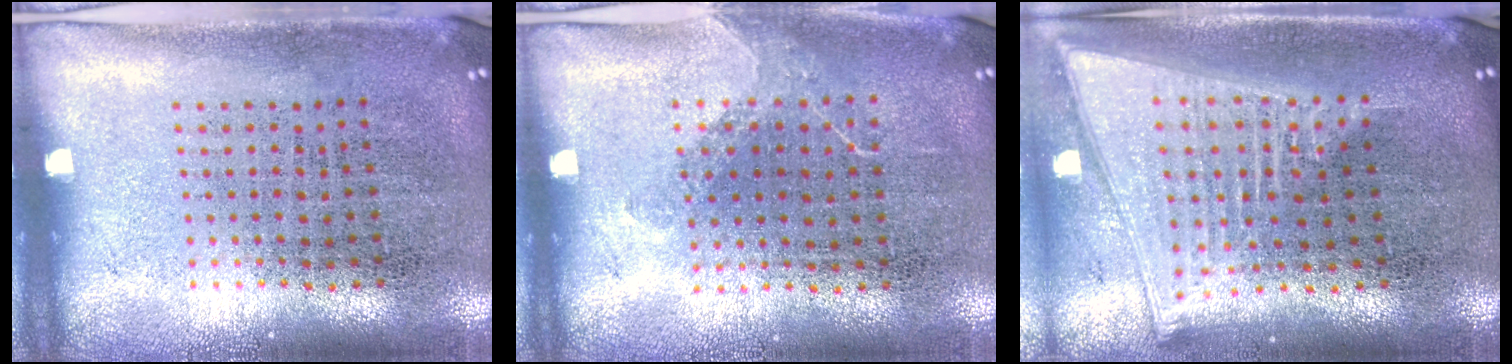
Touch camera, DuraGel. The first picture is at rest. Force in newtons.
{"total": 0.9, "press": 0.7, "slide": 0.6}
{"total": 2.2, "press": 1.8, "slide": 1.2}